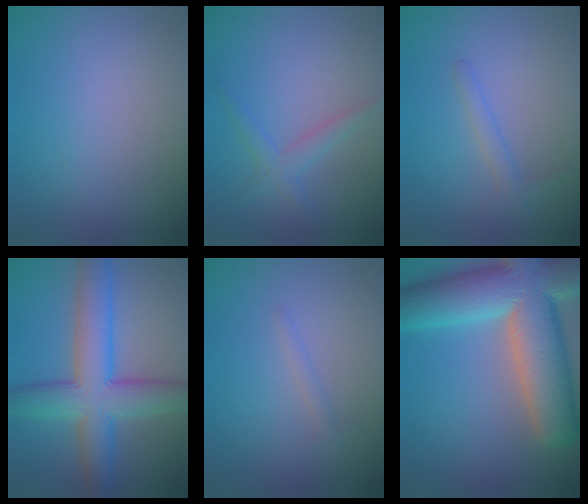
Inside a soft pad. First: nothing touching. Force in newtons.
{"total": 1.9, "press": 1.9, "slide": 0.2}
{"total": 1.3, "press": 1.3, "slide": 0.0}
{"total": 7.6, "press": 7.6, "slide": 0.1}
{"total": 0.7, "press": 0.7, "slide": 0.1}
{"total": 14.2, "press": 14.2, "slide": 1.0}